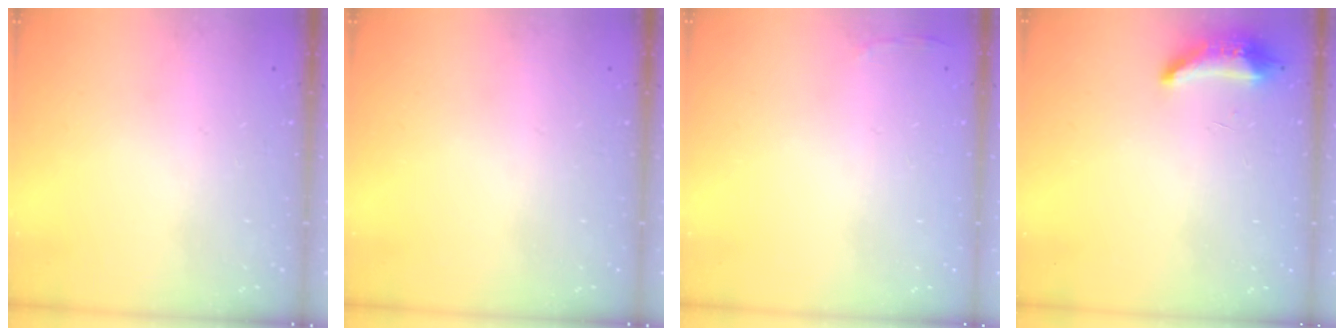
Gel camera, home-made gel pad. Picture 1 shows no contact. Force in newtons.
{"total": 0.0}
{"total": 2.8, "press": 2.6, "slide": 0.9}
{"total": 8.5, "press": 8.4, "slide": 1.6}